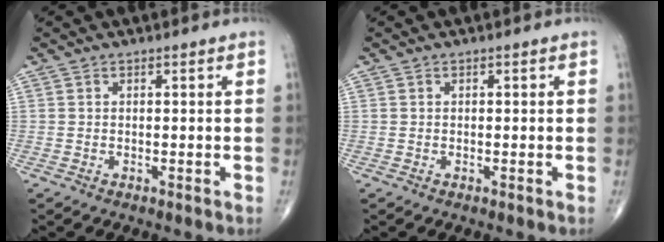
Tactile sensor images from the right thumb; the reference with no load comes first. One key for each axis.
{"total": 0.0}